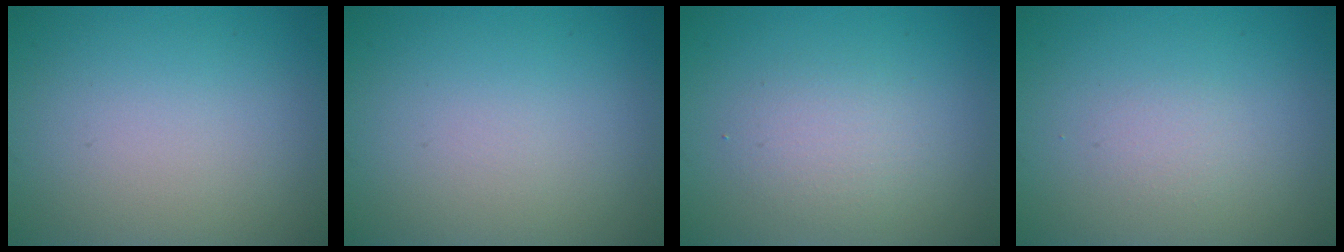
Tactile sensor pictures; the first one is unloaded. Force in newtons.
{"total": 0.0}
{"total": 2.2, "press": 2.2, "slide": 0.1}
{"total": 1.0, "press": 0.9, "slide": 0.1}